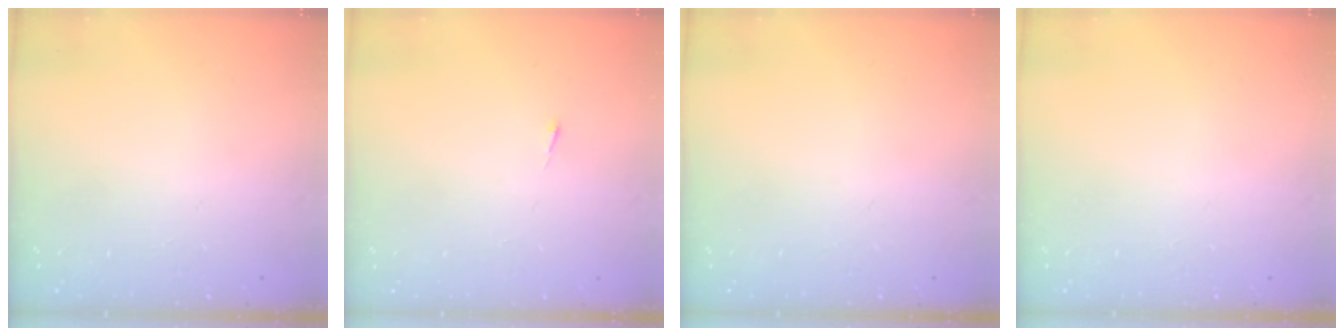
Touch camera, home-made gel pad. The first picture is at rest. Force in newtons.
{"total": 2.6, "press": 2.5, "slide": 0.3}
{"total": 0.0}
{"total": 0.0}